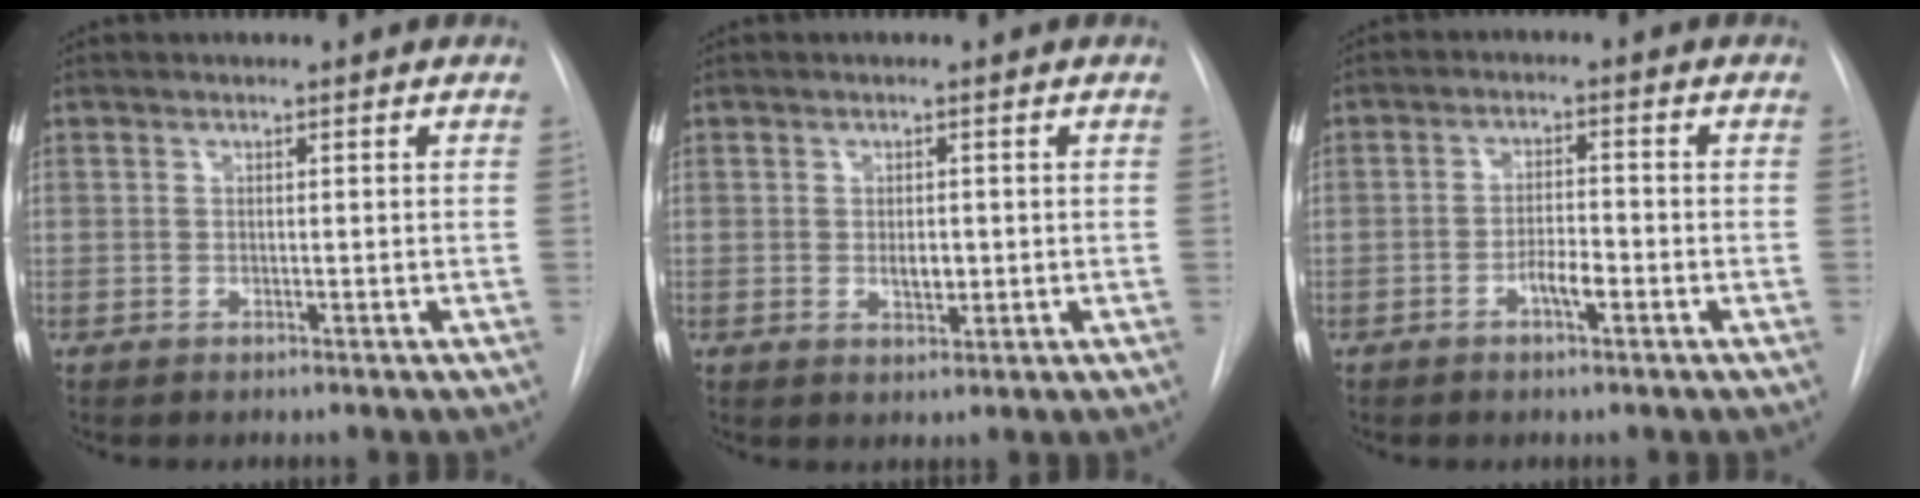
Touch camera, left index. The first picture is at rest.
{"total": 2.3, "force": [-1.1, 1.1, 1.7], "torque": [-0.029, -0.009, -0.014]}
{"total": 3.9, "force": [-2.7, 0.8, 2.7], "torque": [-0.045, -0.002, -0.046]}